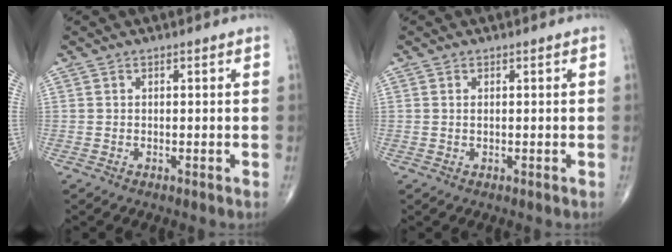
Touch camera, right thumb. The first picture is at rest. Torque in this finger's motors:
{"motor_torque": [-0.40, 0.21, -0.01, 0.29, -0.02]}